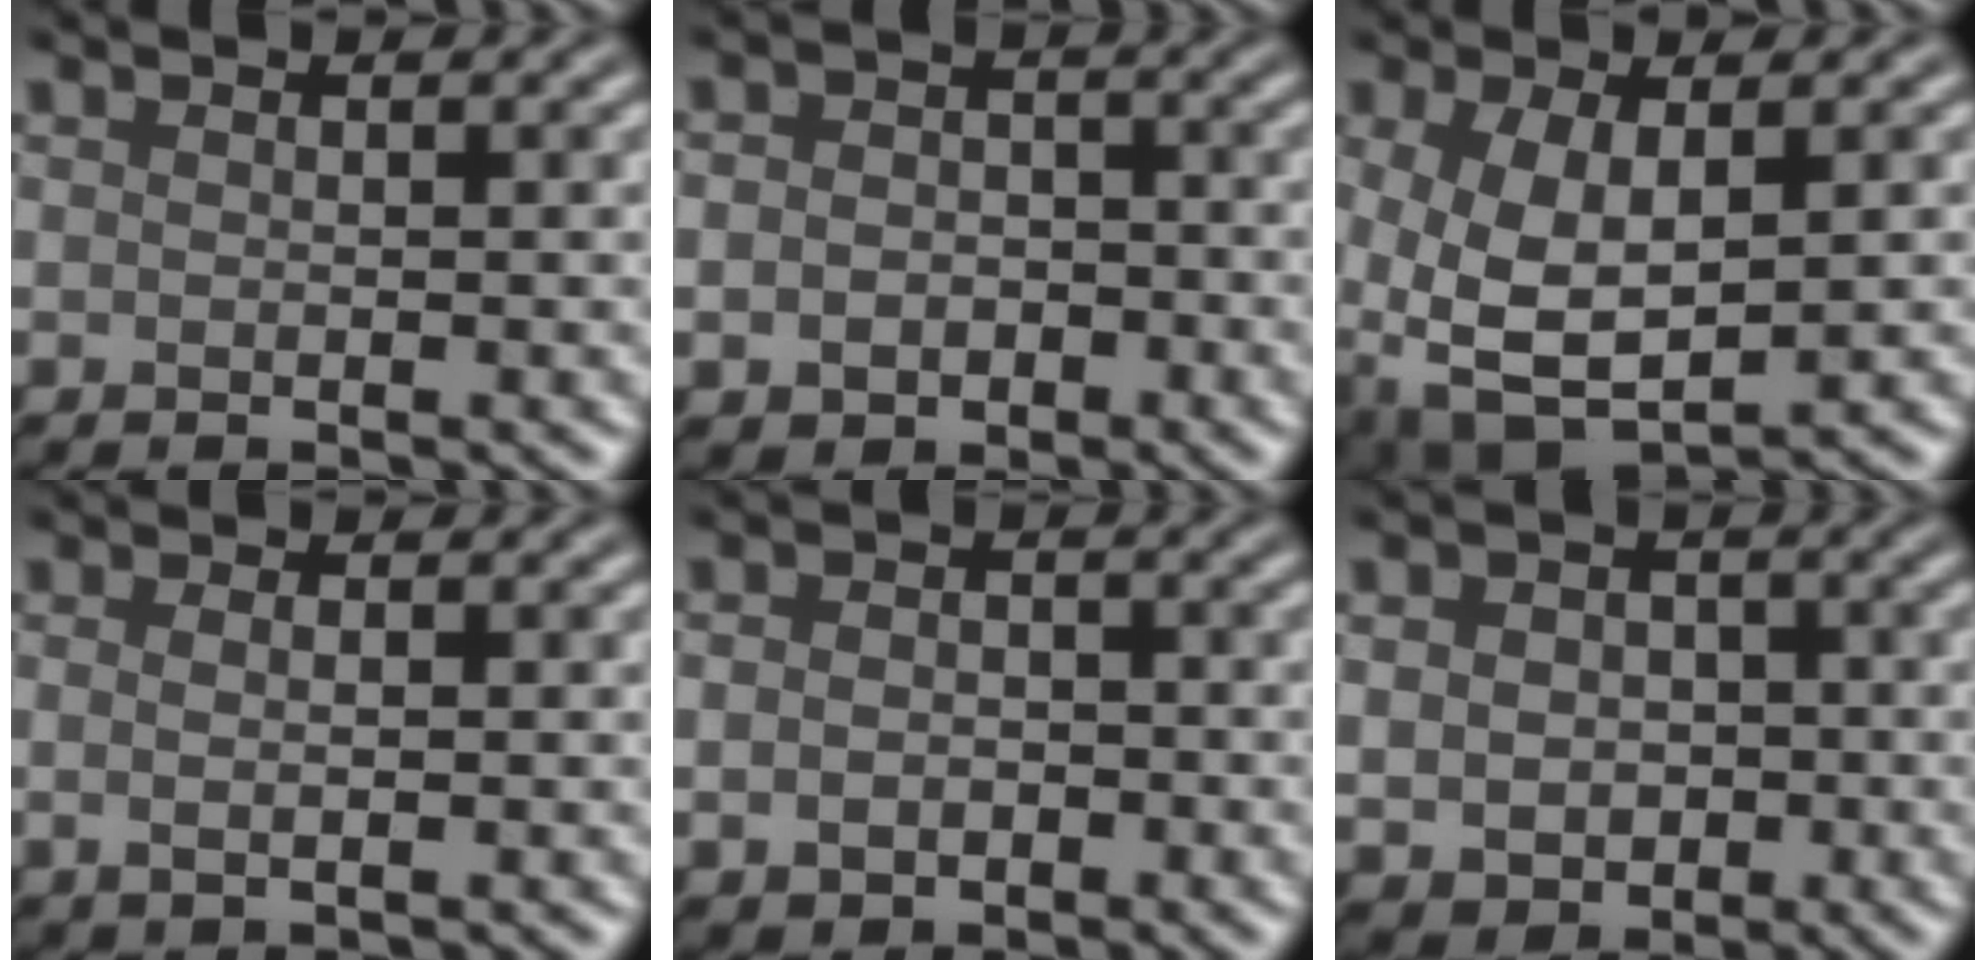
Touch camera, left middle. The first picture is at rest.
{"total": 3.2, "force": [-1.0, 2.5, 1.6], "torque": [-0.007, -0.005, -0.024]}
{"total": 7.1, "force": [-0.5, 3.8, 5.9], "torque": [-0.142, -0.016, 0.002]}
{"total": 1.3, "force": [0.0, 0.4, 1.3], "torque": [-0.021, -0.005, -0.001]}
{"total": 2.2, "force": [-0.6, 1.7, 1.3], "torque": [-0.023, -0.003, -0.015]}
{"total": 4.6, "force": [-0.4, 3.7, 2.7], "torque": [-0.040, -0.007, -0.005]}